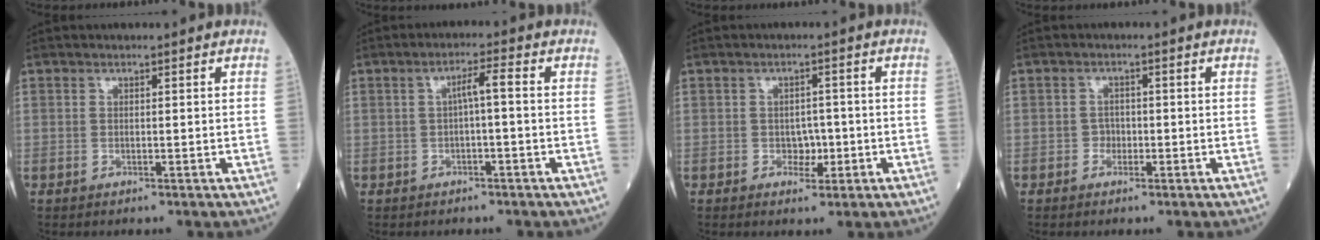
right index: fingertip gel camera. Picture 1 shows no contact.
{"total": 2.9, "force": [-0.1, 0.2, 2.9], "torque": [-0.046, 0.010, -0.001]}
{"total": 2.9, "force": [-0.7, 1.9, 2.0], "torque": [-0.021, 0.005, -0.007]}
{"total": 1.5, "force": [-0.7, 1.3, 0.4], "torque": [0.002, 0.008, -0.013]}